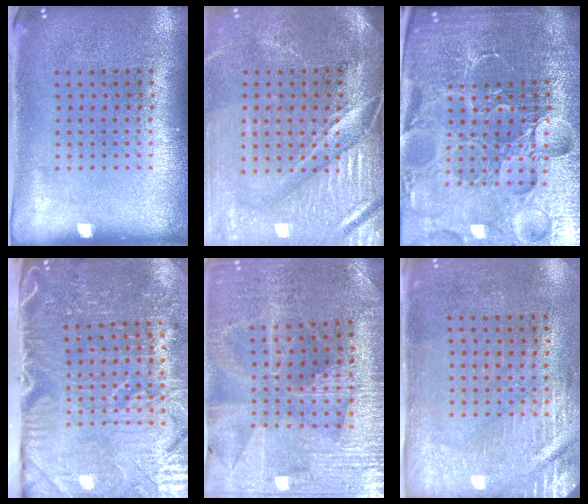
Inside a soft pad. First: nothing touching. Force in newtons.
{"total": 4.5, "press": 3.8, "slide": 2.3}
{"total": 6.7, "press": 5.9, "slide": 3.2}
{"total": 5.3, "press": 4.4, "slide": 2.9}
{"total": 3.0, "press": 2.9, "slide": 0.5}
{"total": 2.9, "press": 2.5, "slide": 1.5}